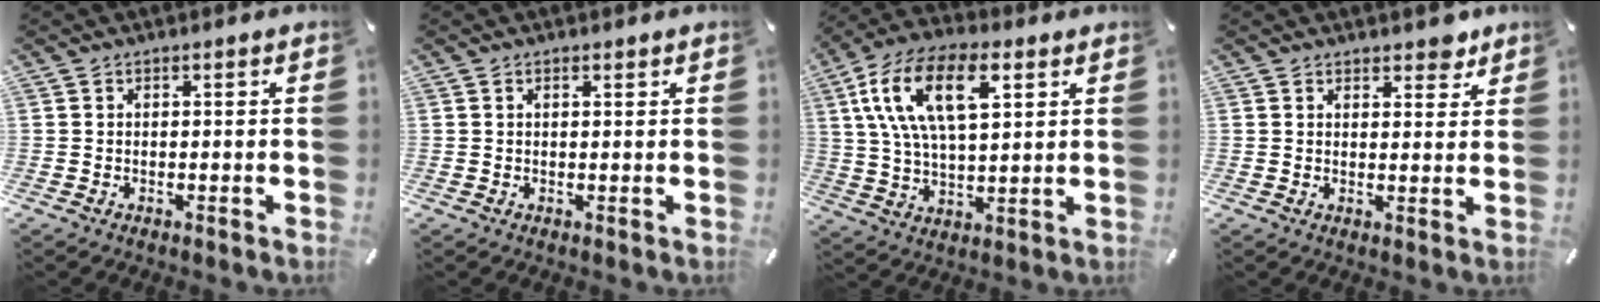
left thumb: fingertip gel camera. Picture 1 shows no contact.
{"total": 1.0, "force": [0.5, 0.3, 0.7], "torque": [-0.015, 0.001, 0.009]}
{"total": 16.4, "force": [6.8, 8.2, 12.5], "torque": [-0.268, -0.002, 0.111]}
{"total": 4.2, "force": [3.3, 2.2, 1.3], "torque": [-0.002, -0.018, 0.053]}